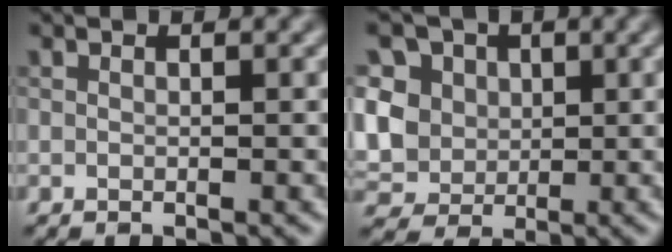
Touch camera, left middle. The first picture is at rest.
{"total": 9.5, "force": [2.3, 8.0, 4.4], "torque": [-0.101, 0.023, 0.026]}